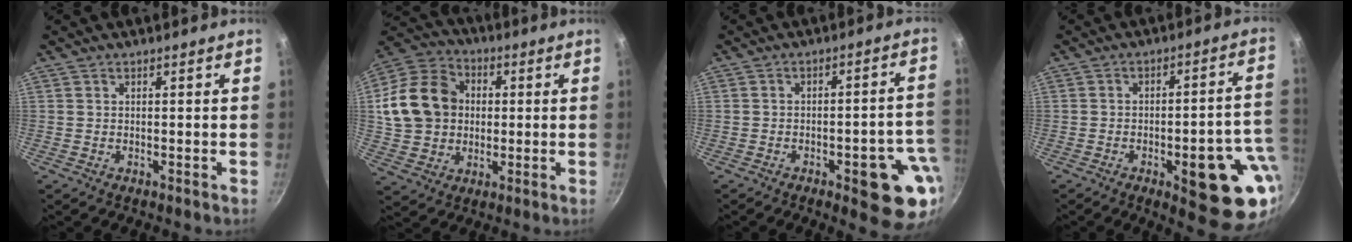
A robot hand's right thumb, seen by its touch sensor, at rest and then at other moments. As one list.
[{"total": 16.9, "force": [1.8, 13.8, 9.6], "torque": [-0.155, 0.027, 0.030]}, {"total": 13.4, "force": [-5.1, 4.7, 11.4], "torque": [-0.091, 0.030, -0.060]}, {"total": 18.0, "force": [-5.4, 6.4, 16.0], "torque": [-0.148, 0.024, -0.065]}]